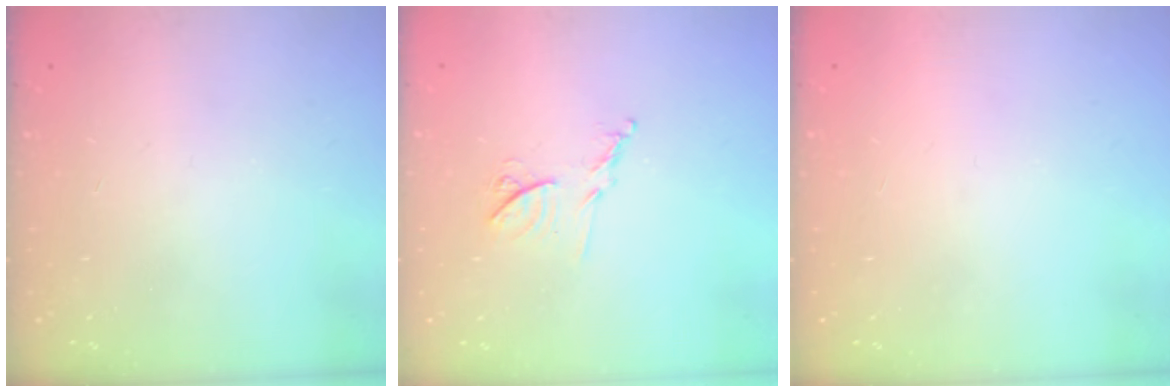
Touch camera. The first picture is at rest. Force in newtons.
{"total": 8.7, "press": 8.7, "slide": 0.4}
{"total": 1.6, "press": 1.6, "slide": 0.1}